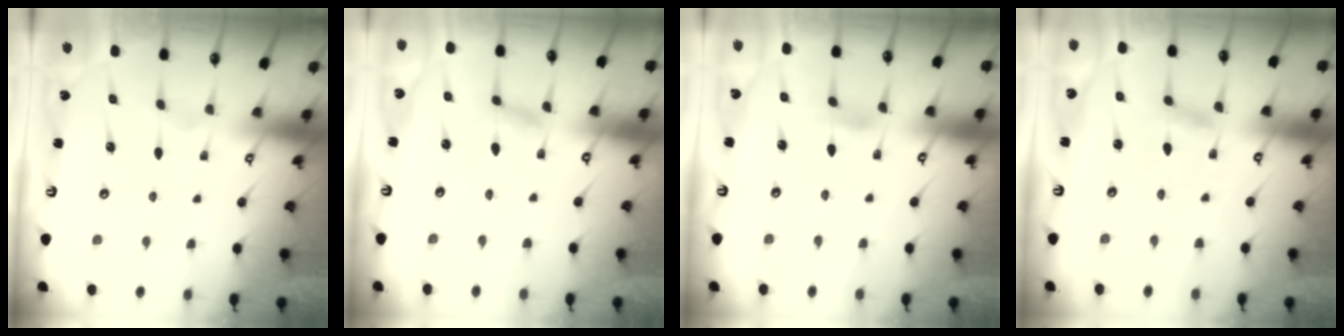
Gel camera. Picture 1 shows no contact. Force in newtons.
{"total": 3.1, "press": 3.1, "slide": 0.3}
{"total": 2.8, "press": 2.7, "slide": 0.5}
{"total": 3.0, "press": 3.0, "slide": 0.4}